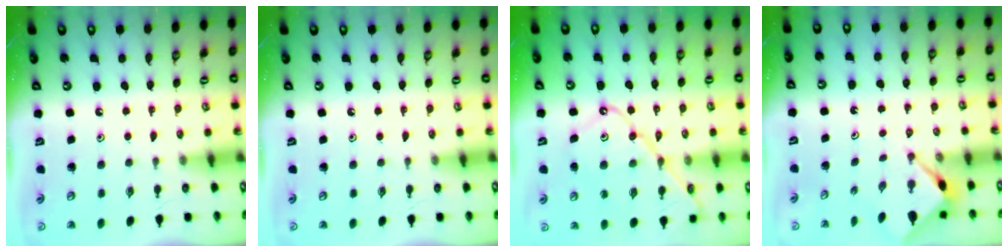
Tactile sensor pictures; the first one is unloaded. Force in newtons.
{"total": 0.0}
{"total": 13.9, "press": 13.9, "slide": 1.5}
{"total": 3.2, "press": 3.2, "slide": 0.4}